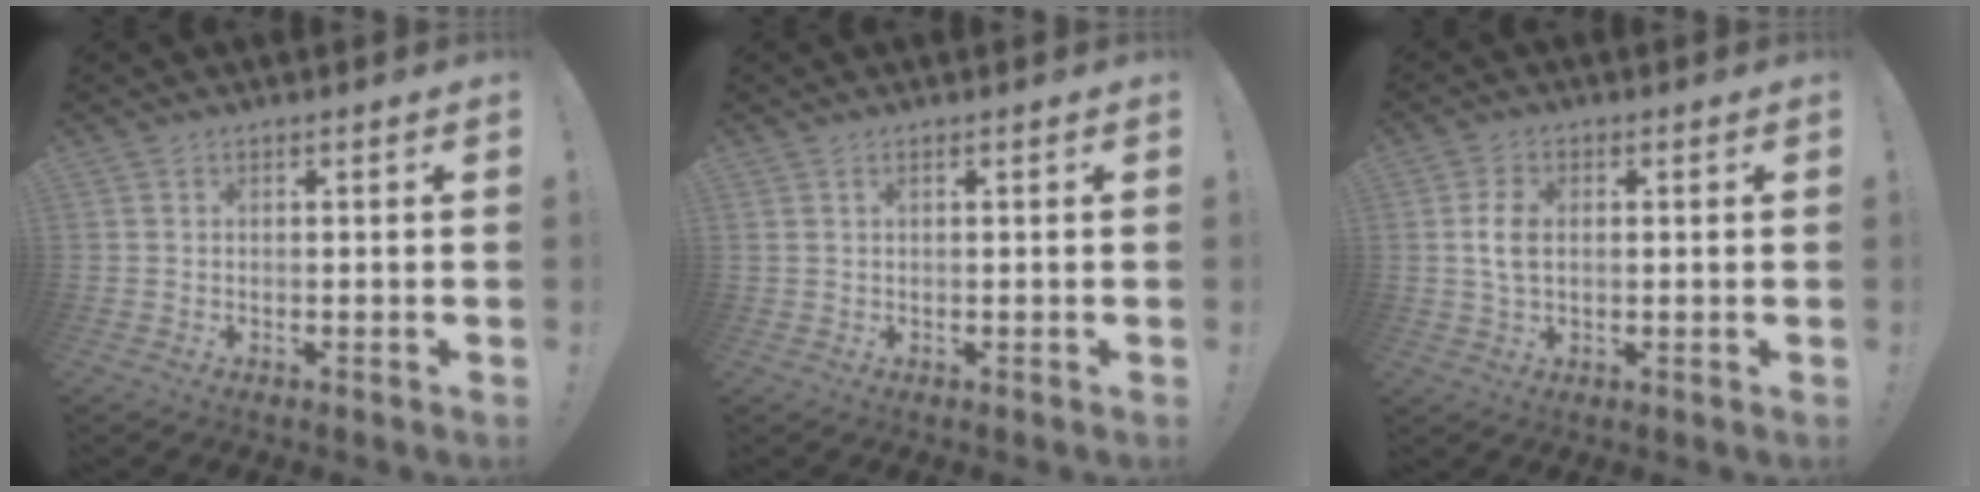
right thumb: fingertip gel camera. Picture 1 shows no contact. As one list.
[{"total": 0.8, "force": [0.4, 0.3, 0.6], "torque": [-0.019, 0.004, 0.009]}, {"total": 6.3, "force": [0.4, 3.9, 4.9], "torque": [-0.095, 0.000, 0.004]}]